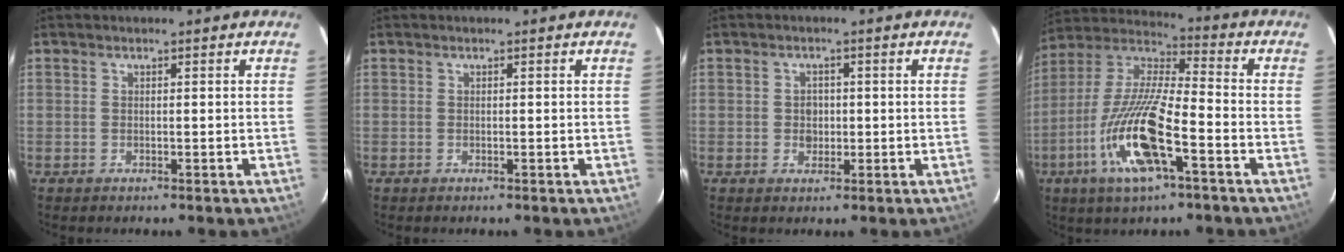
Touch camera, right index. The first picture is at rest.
{"total": 0.0}
{"total": 2.2, "force": [-0.1, 1.8, 1.2], "torque": [-0.018, 0.003, 0.000]}
{"total": 16.8, "force": [-6.5, 3.1, 15.2], "torque": [-0.317, -0.012, -0.122]}